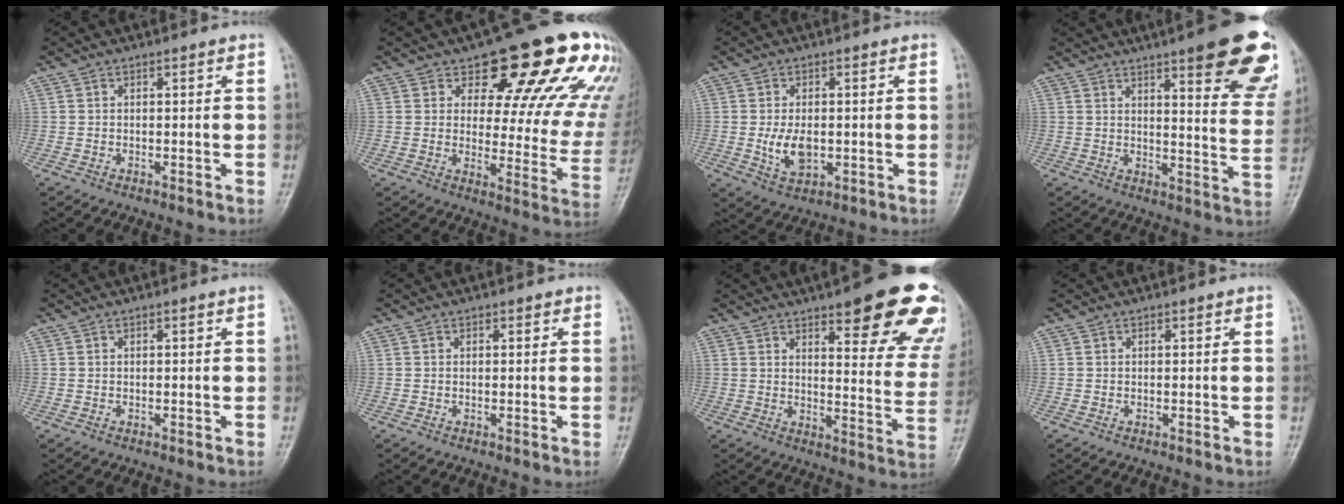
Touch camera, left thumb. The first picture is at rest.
{"total": 21.5, "force": [13.6, 8.9, 14.2], "torque": [-0.131, -0.067, 0.166]}
{"total": 6.0, "force": [-0.5, 3.7, 4.7], "torque": [-0.078, -0.010, -0.004]}
{"total": 20.7, "force": [12.0, 4.9, 16.1], "torque": [-0.171, -0.050, 0.144]}
{"total": 0.0}
{"total": 0.6, "force": [0.4, 0.4, 0.2], "torque": [0.003, -0.001, 0.000]}
{"total": 21.7, "force": [13.6, 5.9, 15.7], "torque": [-0.157, -0.064, 0.167]}
{"total": 0.0}